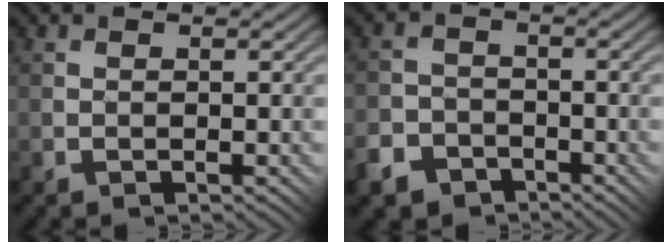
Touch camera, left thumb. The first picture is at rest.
{"total": 6.2, "force": [-4.2, 4.3, 1.3], "torque": [-0.027, -0.011, -0.084]}